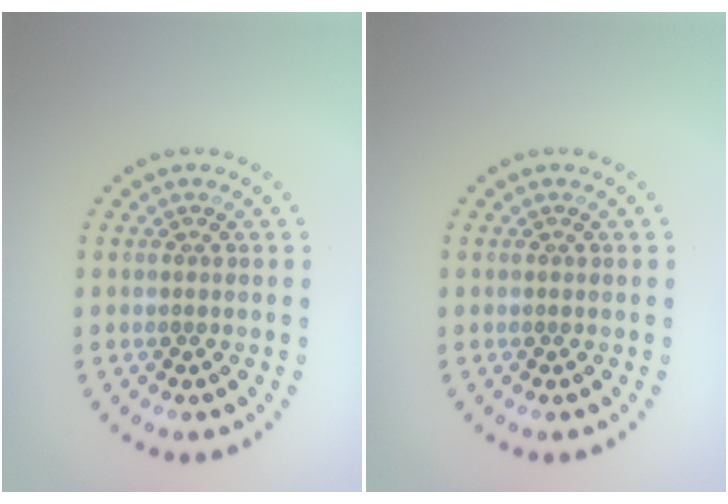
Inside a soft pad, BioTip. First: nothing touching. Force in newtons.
{"total": 0.0}